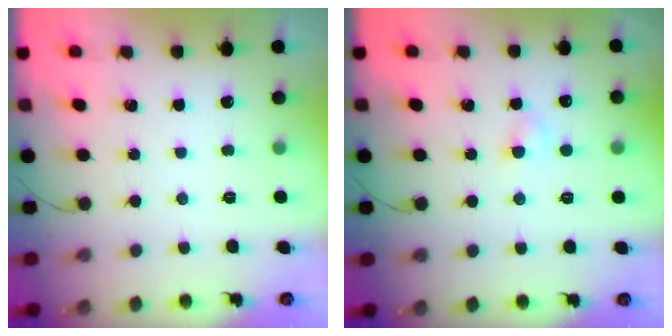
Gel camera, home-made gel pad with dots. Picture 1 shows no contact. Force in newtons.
{"total": 2.6, "press": 2.3, "slide": 1.2}